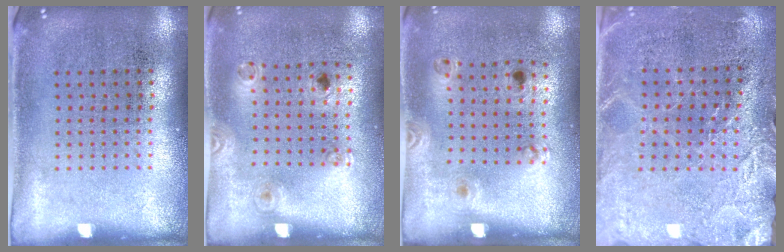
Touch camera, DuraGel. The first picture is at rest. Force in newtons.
{"total": 1.2, "press": 0.8, "slide": 0.9}
{"total": 1.2, "press": 0.7, "slide": 1.0}
{"total": 2.8, "press": 2.6, "slide": 0.9}